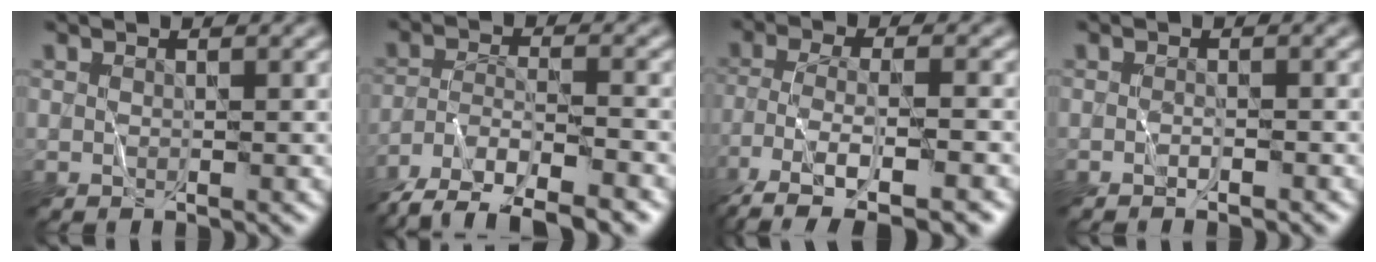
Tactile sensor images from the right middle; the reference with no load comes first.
{"total": 8.6, "force": [-7.1, 2.2, 4.3], "torque": [-0.067, -0.017, -0.123]}
{"total": 8.0, "force": [-5.5, 2.3, 5.3], "torque": [-0.096, 0.002, -0.099]}
{"total": 1.0, "force": [-0.9, 0.0, 0.4], "torque": [0.002, 0.002, -0.016]}